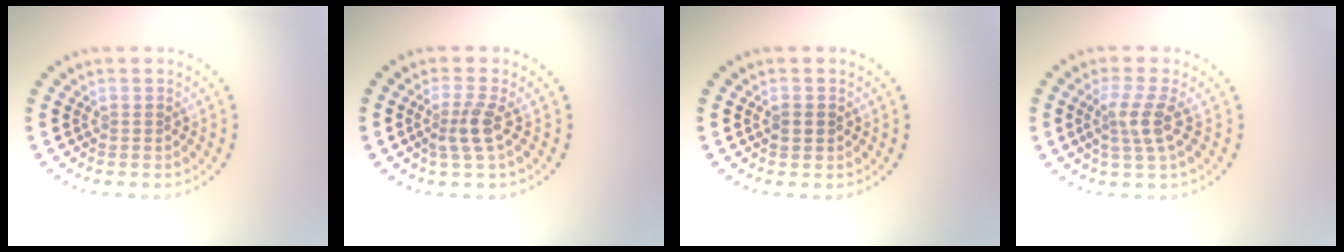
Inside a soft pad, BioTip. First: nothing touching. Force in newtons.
{"total": 2.4, "press": 1.8, "slide": 1.6}
{"total": 1.4, "press": 1.4, "slide": 0.2}
{"total": 2.7, "press": 2.2, "slide": 1.6}